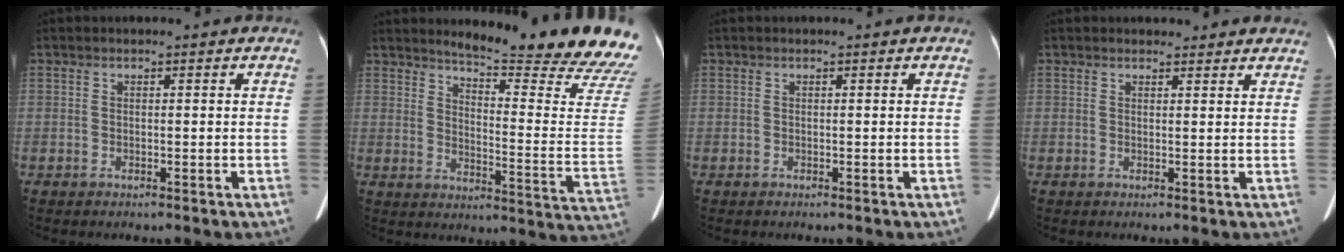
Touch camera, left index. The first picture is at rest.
{"total": 21.0, "force": [19.5, -0.9, 7.9], "torque": [-0.119, -0.138, 0.231]}
{"total": 0.0}
{"total": 3.9, "force": [3.6, 1.1, 0.8], "torque": [-0.006, 0.010, 0.038]}